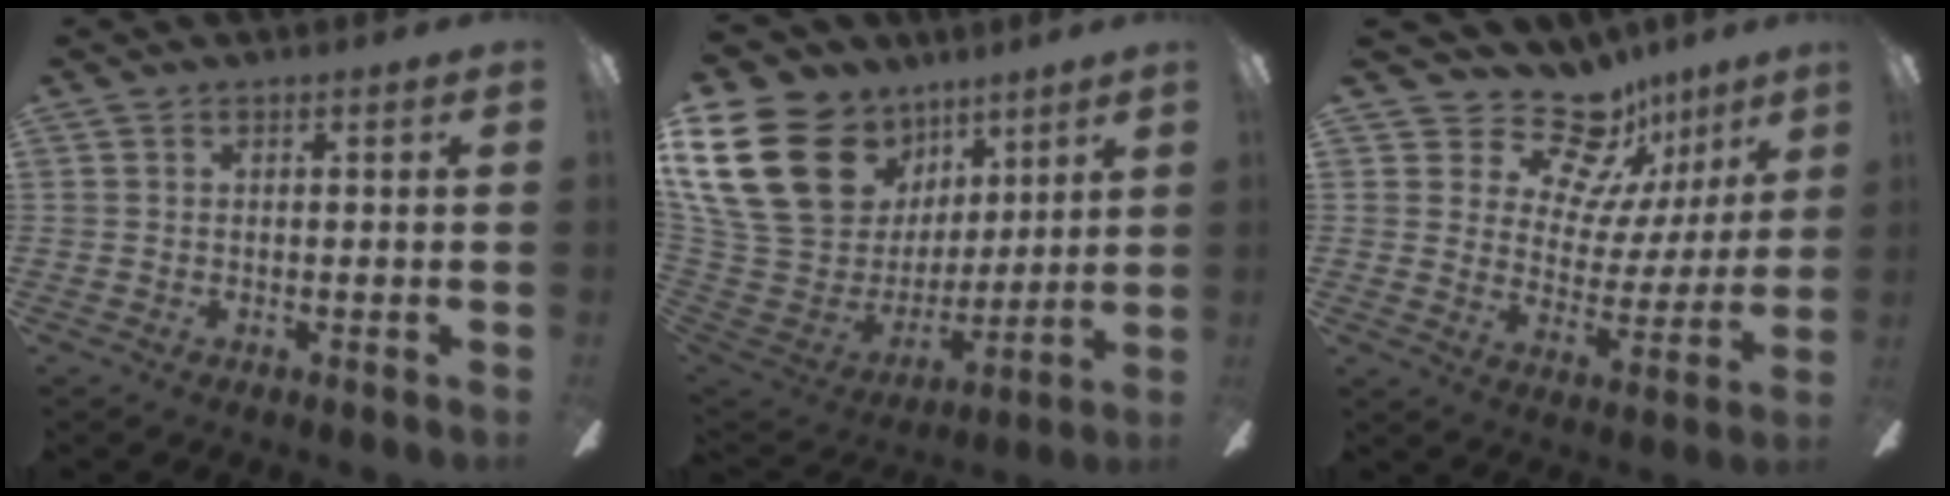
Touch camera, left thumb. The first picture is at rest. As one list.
[{"total": 26.8, "force": [11.3, 19.5, 14.6], "torque": [-0.323, -0.048, 0.239]}, {"total": 15.6, "force": [12.3, 8.1, 5.2], "torque": [-0.090, -0.091, 0.222]}]